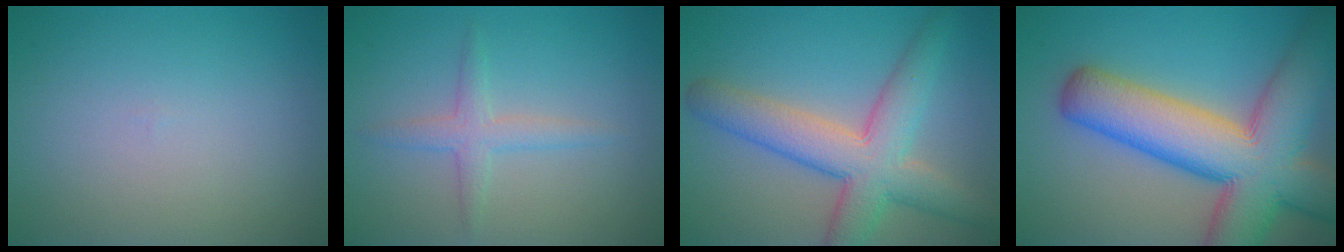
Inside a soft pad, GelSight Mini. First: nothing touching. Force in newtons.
{"total": 2.2, "press": 2.2, "slide": 0.1}
{"total": 7.2, "press": 7.2, "slide": 0.4}
{"total": 13.5, "press": 13.5, "slide": 0.6}